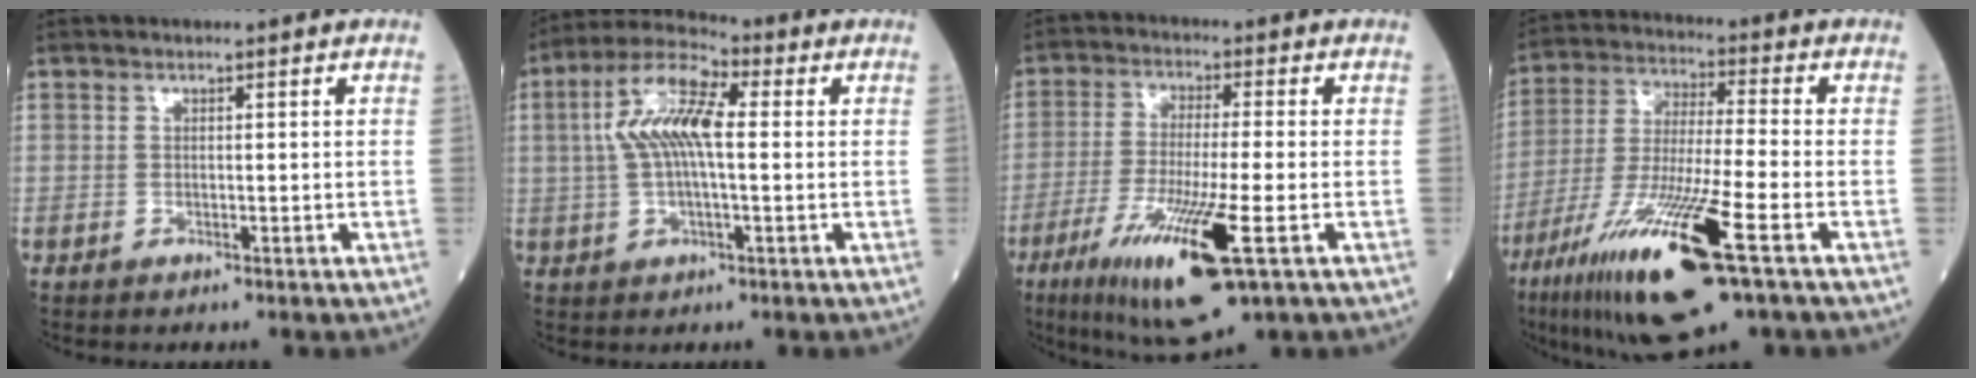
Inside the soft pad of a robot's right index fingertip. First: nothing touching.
{"total": 9.8, "force": [1.2, 2.9, 9.2], "torque": [-0.194, 0.025, 0.019]}
{"total": 14.4, "force": [-6.0, 1.1, 13.0], "torque": [-0.256, -0.040, -0.098]}
{"total": 18.7, "force": [-9.2, 1.3, 16.2], "torque": [-0.329, -0.047, -0.164]}